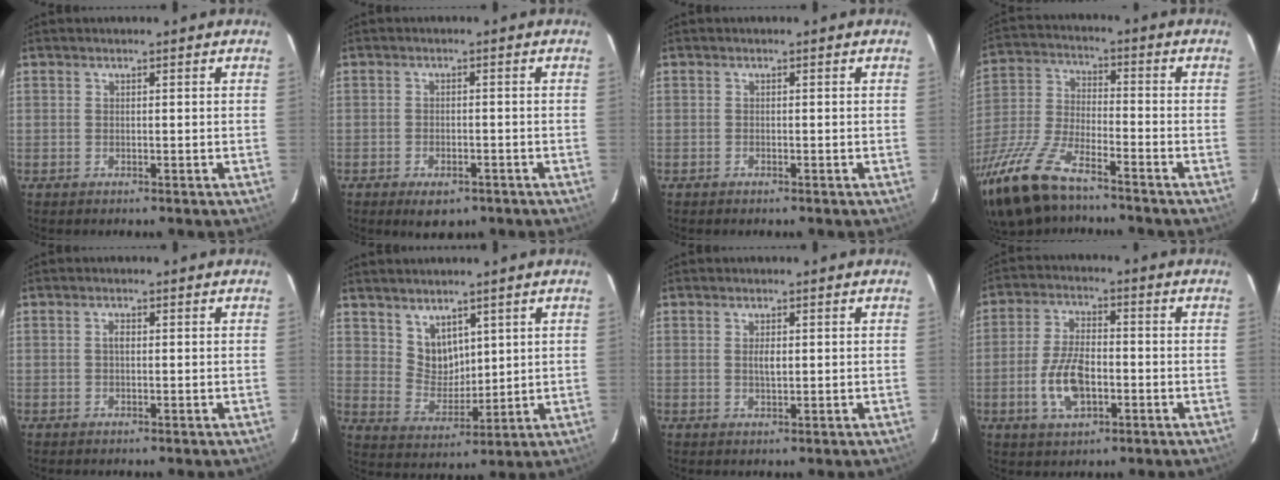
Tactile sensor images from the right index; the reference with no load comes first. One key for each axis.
{"total": 3.7, "fx": -2.4, "fy": 1.9, "fz": 2.1, "tx": -0.047, "ty": -0.009, "tz": -0.036}
{"total": 0.5, "fx": -0.5, "fy": 0.2, "fz": 0.1, "tx": -0.002, "ty": 0.001, "tz": -0.010}
{"total": 20.4, "fx": -14.5, "fy": 6.8, "fz": 12.5, "tx": -0.282, "ty": -0.046, "tz": -0.275}
{"total": 1.1, "fx": 0.0, "fy": 0.6, "fz": 0.9, "tx": -0.017, "ty": 0.004, "tz": -0.001}
{"total": 6.7, "fx": 4.3, "fy": 4.5, "fz": 2.4, "tx": -0.035, "ty": 0.002, "tz": 0.094}
{"total": 2.0, "fx": 0.3, "fy": 0.9, "fz": 1.7, "tx": -0.030, "ty": -0.001, "tz": 0.006}
{"total": 9.7, "fx": -2.9, "fy": 4.9, "fz": 7.8, "tx": -0.162, "ty": 0.002, "tz": -0.049}